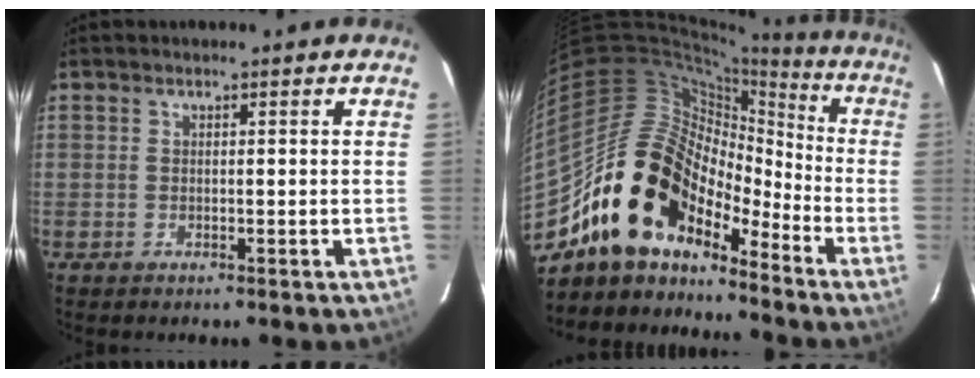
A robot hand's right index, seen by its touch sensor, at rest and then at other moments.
{"total": 19.1, "force": [-13.1, 11.3, 8.0], "torque": [-0.163, 0.023, -0.238]}